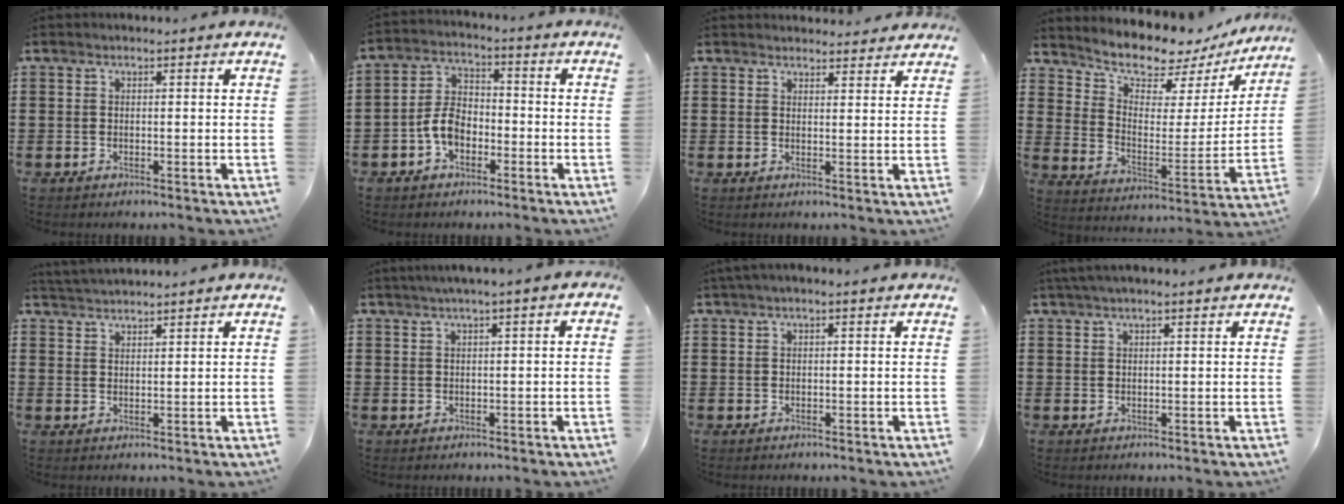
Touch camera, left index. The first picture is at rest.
{"total": 5.6, "force": [-2.4, 3.6, 3.5], "torque": [-0.092, 0.004, -0.053]}
{"total": 2.5, "force": [2.4, 0.5, 0.0], "torque": [0.000, -0.007, 0.045]}
{"total": 7.8, "force": [7.2, 2.2, 2.0], "torque": [-0.063, -0.060, 0.122]}
{"total": 2.2, "force": [2.2, -0.2, -0.1], "torque": [-0.004, -0.001, 0.043]}
{"total": 1.3, "force": [0.5, 0.0, 1.2], "torque": [-0.022, -0.001, 0.009]}
{"total": 1.1, "force": [0.4, 0.1, 1.0], "torque": [-0.020, 0.000, 0.008]}
{"total": 2.0, "force": [1.5, 0.2, 1.3], "torque": [-0.026, 0.002, 0.029]}